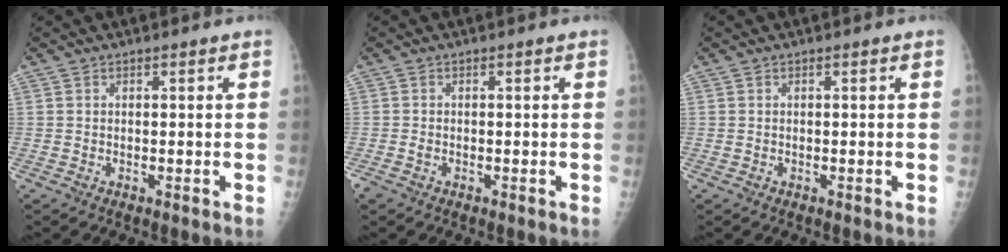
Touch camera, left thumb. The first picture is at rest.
{"total": 1.4, "force": [-0.7, 0.8, 0.9], "torque": [-0.025, -0.001, -0.013]}
{"total": 0.0}